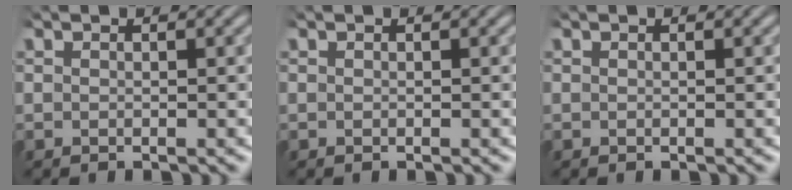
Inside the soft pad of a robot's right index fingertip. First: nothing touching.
{"total": 0.0}
{"total": 0.0}